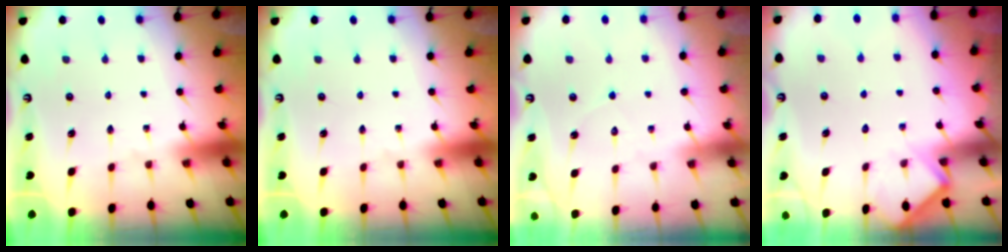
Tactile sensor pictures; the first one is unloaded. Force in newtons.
{"total": 0.0}
{"total": 4.3, "press": 4.3, "slide": 0.3}
{"total": 6.0, "press": 6.0, "slide": 0.5}